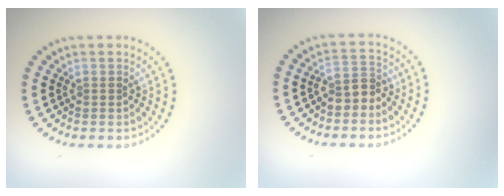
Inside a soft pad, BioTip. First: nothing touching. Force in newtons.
{"total": 2.1, "press": 1.9, "slide": 0.9}